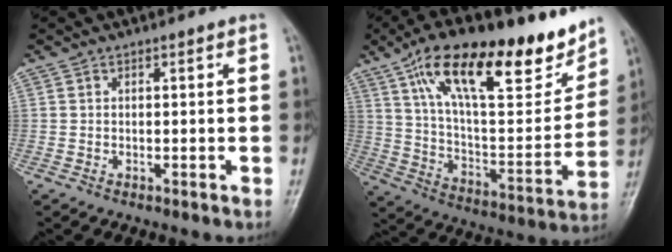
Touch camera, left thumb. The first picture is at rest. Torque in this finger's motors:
{"motor_torque": [3.49, 1.52, 1.68, -1.10, 0.38]}